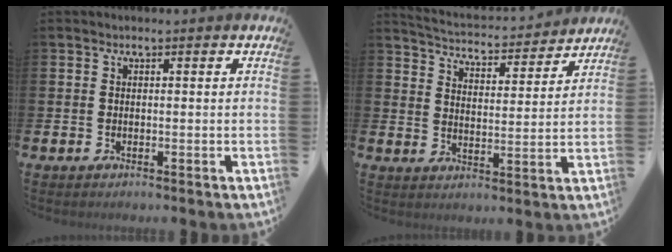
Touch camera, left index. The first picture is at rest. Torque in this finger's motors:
{"motor_torque": [0.53, -0.64, 0.07, 0.02]}